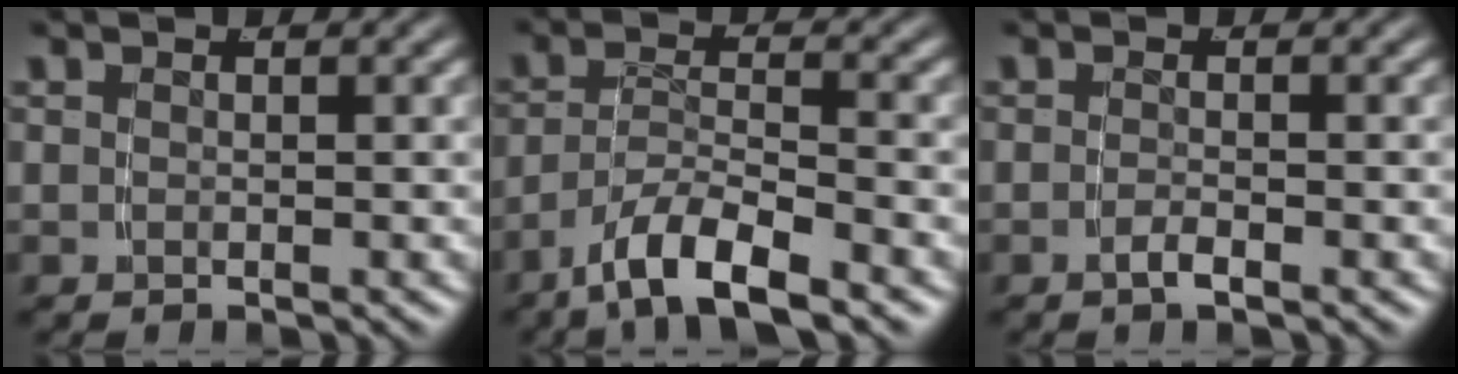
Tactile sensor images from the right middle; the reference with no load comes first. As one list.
[{"total": 5.3, "force": [-3.5, 1.6, 3.6], "torque": [-0.061, -0.008, -0.060]}, {"total": 1.3, "force": [-1.1, 0.0, 0.6], "torque": [-0.013, 0.000, -0.023]}]